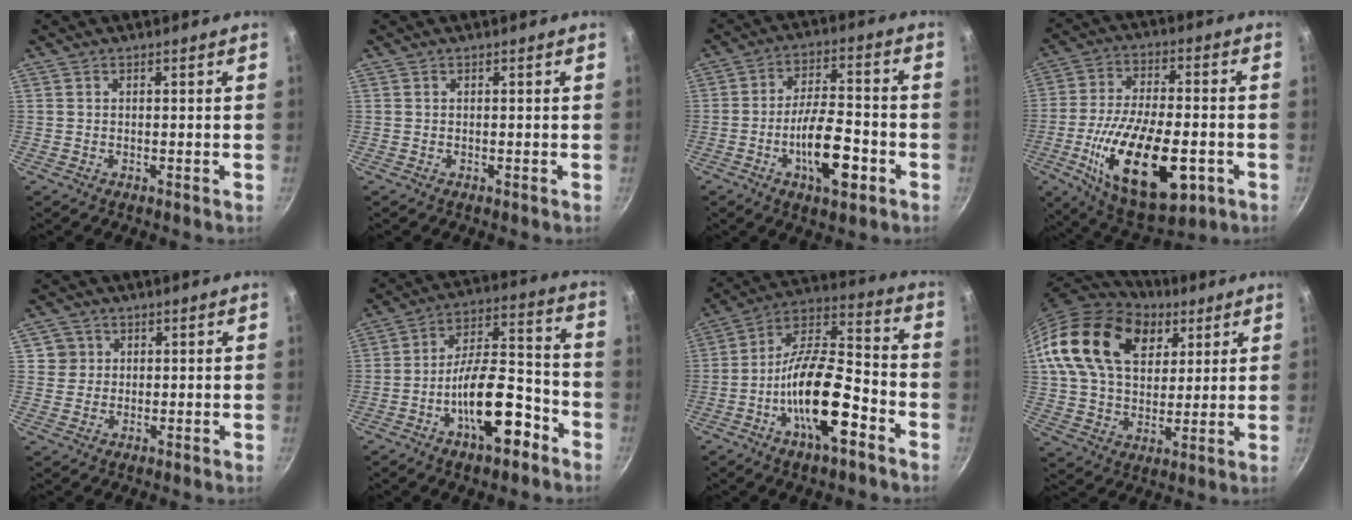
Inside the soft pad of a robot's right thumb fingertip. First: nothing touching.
{"total": 0.0}
{"total": 12.4, "force": [-4.6, 4.9, 10.4], "torque": [-0.163, 0.028, -0.079]}
{"total": 23.1, "force": [-6.9, 10.7, 19.3], "torque": [-0.324, 0.014, -0.106]}
{"total": 3.3, "force": [0.8, 3.2, 0.3], "torque": [0.020, 0.008, 0.009]}
{"total": 16.2, "force": [-7.6, 6.8, 12.5], "torque": [-0.171, 0.067, -0.124]}
{"total": 18.0, "force": [-7.3, 7.0, 14.9], "torque": [-0.244, 0.051, -0.140]}
{"total": 21.3, "force": [9.6, 14.0, 12.9], "torque": [-0.194, -0.016, 0.167]}